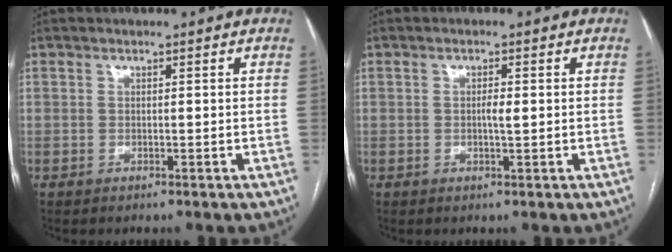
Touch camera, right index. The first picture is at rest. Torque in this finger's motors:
{"motor_torque": [0.00, 0.00, 0.00, 0.03]}